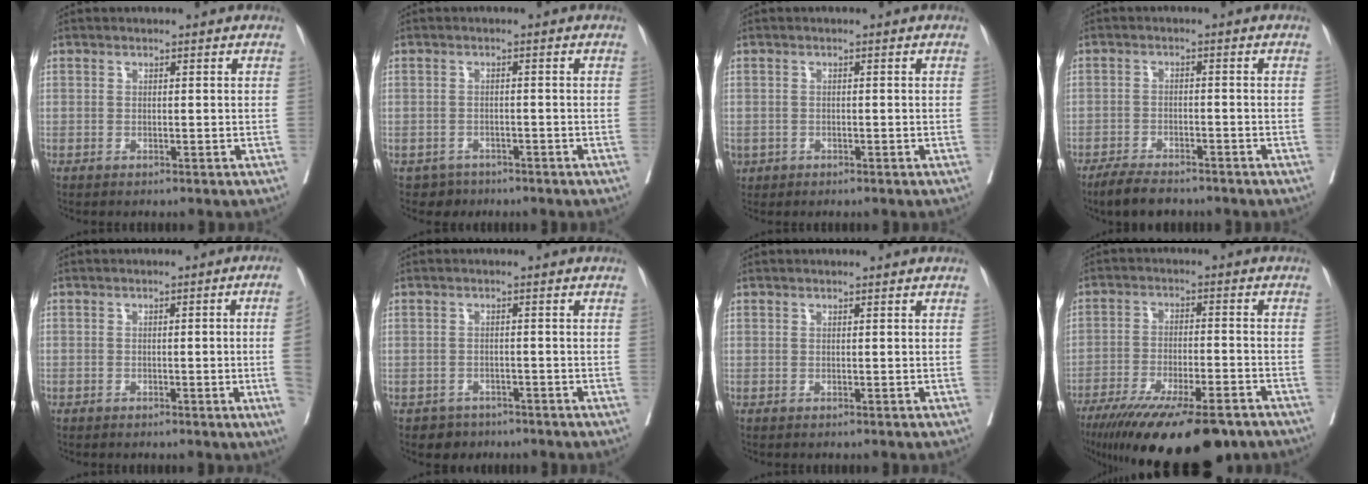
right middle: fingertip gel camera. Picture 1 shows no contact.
{"total": 1.4, "force": [-1.2, 0.6, -0.4], "torque": [0.001, 0.001, -0.021]}
{"total": 1.7, "force": [-0.9, 1.3, 0.6], "torque": [-0.020, -0.002, -0.011]}
{"total": 4.6, "force": [-3.9, 1.8, 1.6], "torque": [-0.034, -0.004, -0.062]}
{"total": 5.4, "force": [-1.1, -0.8, 5.2], "torque": [-0.064, -0.001, -0.018]}
{"total": 3.0, "force": [-2.2, 2.0, -0.1], "torque": [-0.010, 0.006, -0.034]}
{"total": 0.0}
{"total": 20.0, "force": [-15.1, 3.9, 12.5], "torque": [-0.186, -0.033, -0.235]}